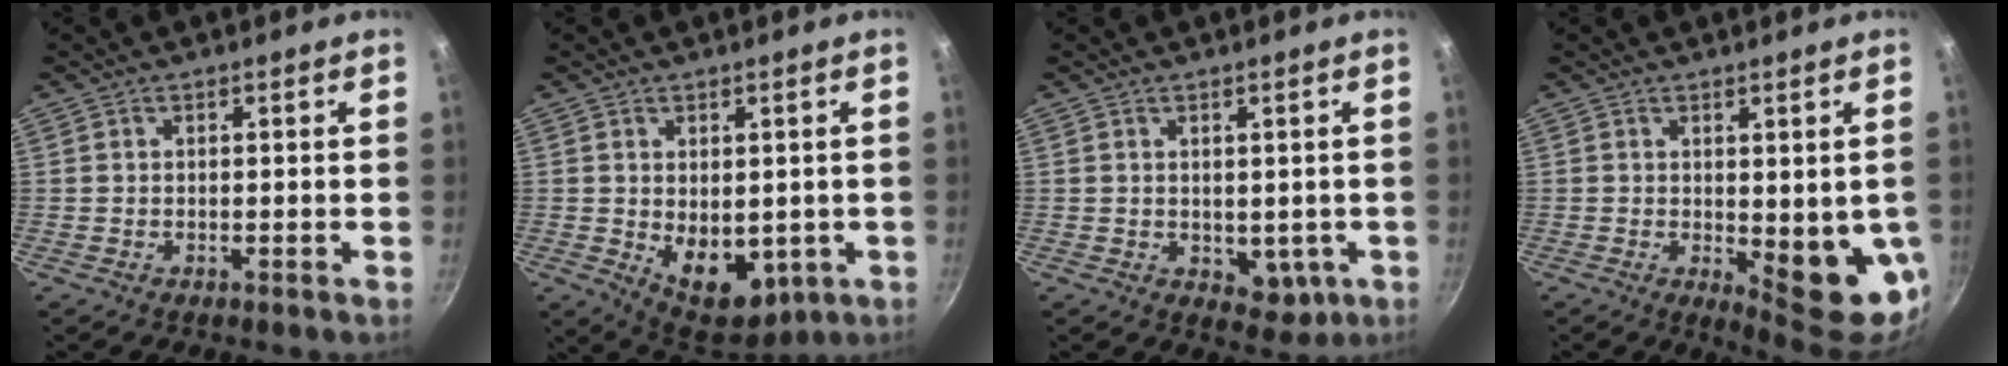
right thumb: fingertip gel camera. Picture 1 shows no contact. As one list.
[{"total": 10.7, "force": [-1.2, 6.9, 8.1], "torque": [-0.091, -0.020, 0.004]}, {"total": 5.3, "force": [-0.5, 3.6, 3.8], "torque": [-0.028, -0.007, 0.003]}, {"total": 11.5, "force": [-0.7, 4.0, 10.7], "torque": [-0.107, -0.021, 0.002]}]